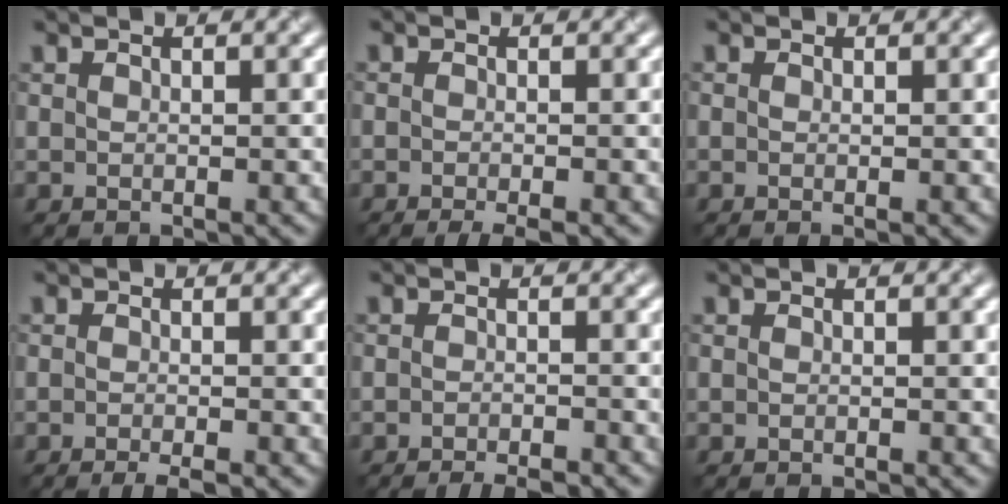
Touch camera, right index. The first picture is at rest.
{"total": 2.3, "force": [-1.4, 0.3, 1.8], "torque": [-0.020, 0.001, -0.013]}
{"total": 0.7, "force": [-0.2, 0.2, 0.7], "torque": [-0.004, 0.000, -0.004]}
{"total": 2.2, "force": [-1.6, 0.3, 1.5], "torque": [-0.018, 0.003, -0.022]}
{"total": 3.3, "force": [-2.8, 0.5, 1.6], "torque": [-0.012, 0.008, -0.038]}
{"total": 0.8, "force": [-0.6, 0.1, 0.4], "torque": [0.000, 0.002, -0.008]}